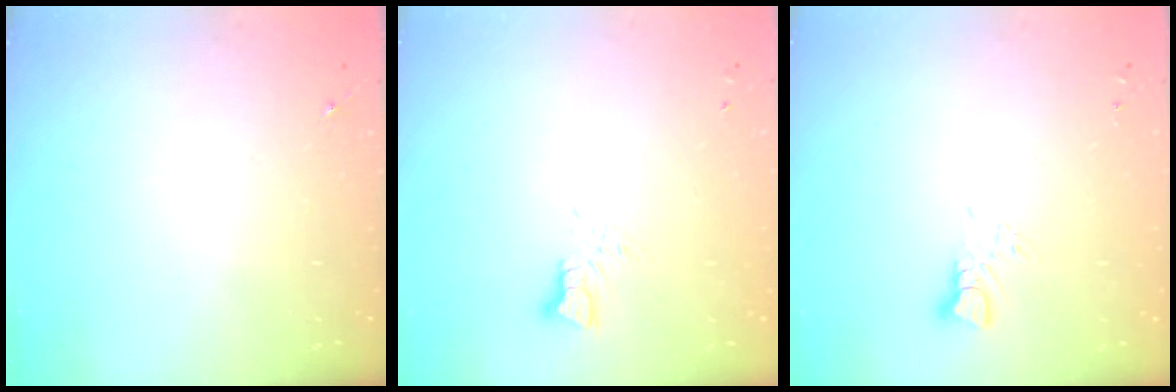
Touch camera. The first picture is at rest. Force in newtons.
{"total": 3.4, "press": 3.4, "slide": 0.2}
{"total": 2.9, "press": 2.9, "slide": 0.2}